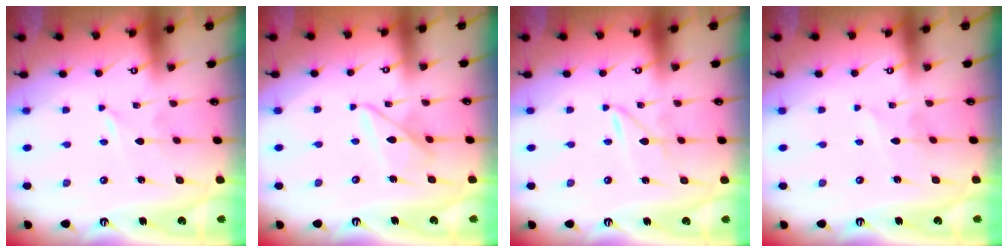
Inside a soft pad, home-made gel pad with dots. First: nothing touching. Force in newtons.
{"total": 9.0, "press": 9.0, "slide": 0.4}
{"total": 1.6, "press": 1.5, "slide": 0.2}
{"total": 3.9, "press": 3.9, "slide": 0.3}